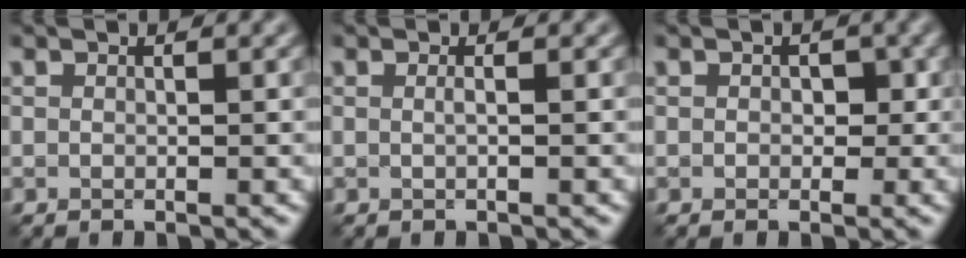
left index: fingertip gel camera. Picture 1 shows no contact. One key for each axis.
{"total": 0.8, "fx": 0.0, "fy": 0.3, "fz": 0.8, "tx": -0.011, "ty": -0.001, "tz": -0.006}
{"total": 1.5, "fx": 0.0, "fy": 1.2, "fz": 0.8, "tx": -0.008, "ty": -0.003, "tz": -0.003}